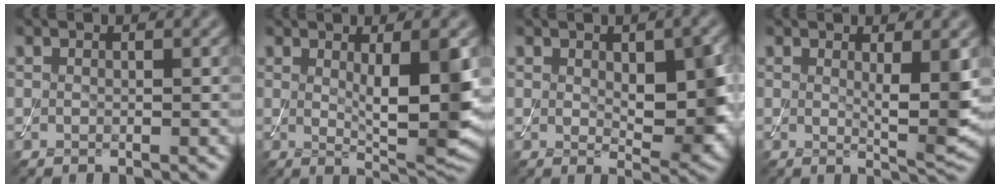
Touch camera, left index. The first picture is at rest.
{"total": 6.4, "force": [0.8, 1.4, 6.2], "torque": [-0.091, -0.017, 0.020]}
{"total": 5.8, "force": [0.5, 2.7, 5.1], "torque": [-0.075, -0.008, 0.017]}
{"total": 3.7, "force": [0.7, 0.6, 3.6], "torque": [-0.052, -0.014, 0.015]}